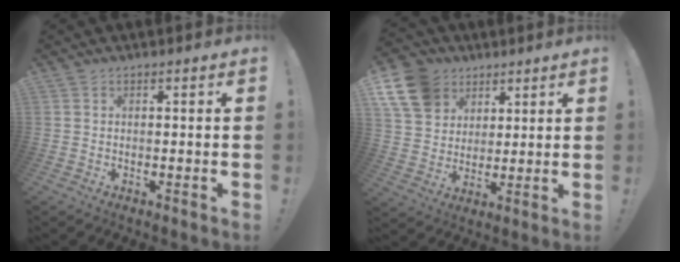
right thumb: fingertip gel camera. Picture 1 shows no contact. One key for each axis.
{"total": 14.5, "fx": 6.9, "fy": 11.2, "fz": 6.0, "tx": -0.100, "ty": -0.036, "tz": 0.138}